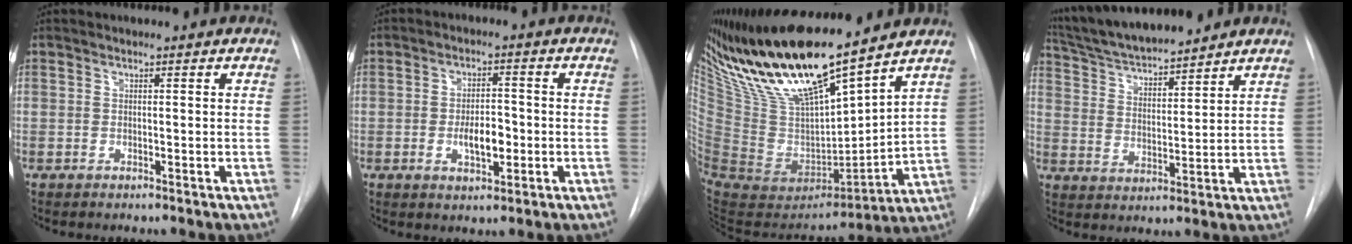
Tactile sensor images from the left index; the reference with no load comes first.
{"total": 5.2, "force": [-1.3, 2.2, 4.5], "torque": [-0.073, 0.000, -0.017]}
{"total": 22.9, "force": [18.2, 3.1, 13.5], "torque": [-0.249, -0.018, 0.350]}
{"total": 13.3, "force": [12.2, 1.2, 5.2], "torque": [-0.094, 0.013, 0.217]}